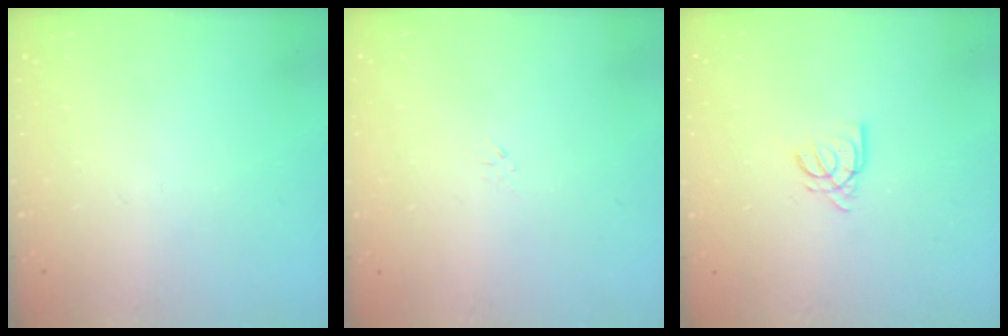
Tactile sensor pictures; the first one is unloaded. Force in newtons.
{"total": 0.0}
{"total": 6.7, "press": 6.7, "slide": 0.5}